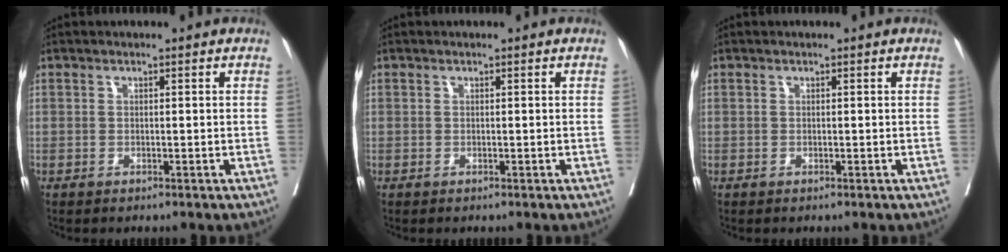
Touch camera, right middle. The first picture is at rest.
{"total": 0.0}
{"total": 0.0}